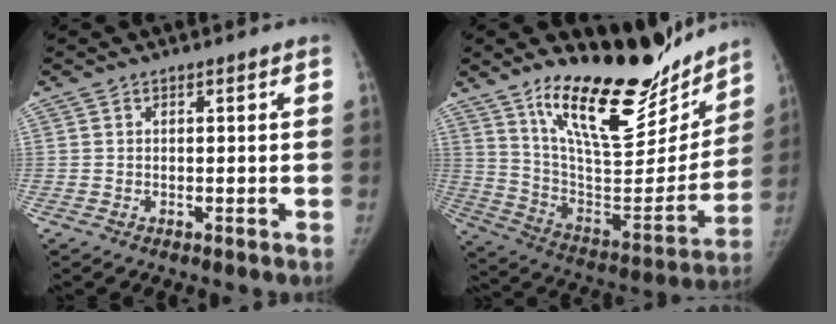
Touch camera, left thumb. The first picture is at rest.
{"total": 26.7, "force": [19.4, 9.5, 15.6], "torque": [-0.190, -0.107, 0.319]}